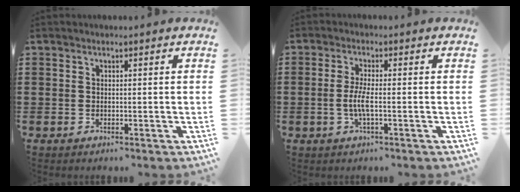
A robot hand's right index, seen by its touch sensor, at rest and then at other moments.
{"total": 3.7, "force": [-0.8, 0.4, 3.6], "torque": [-0.087, -0.009, -0.023]}